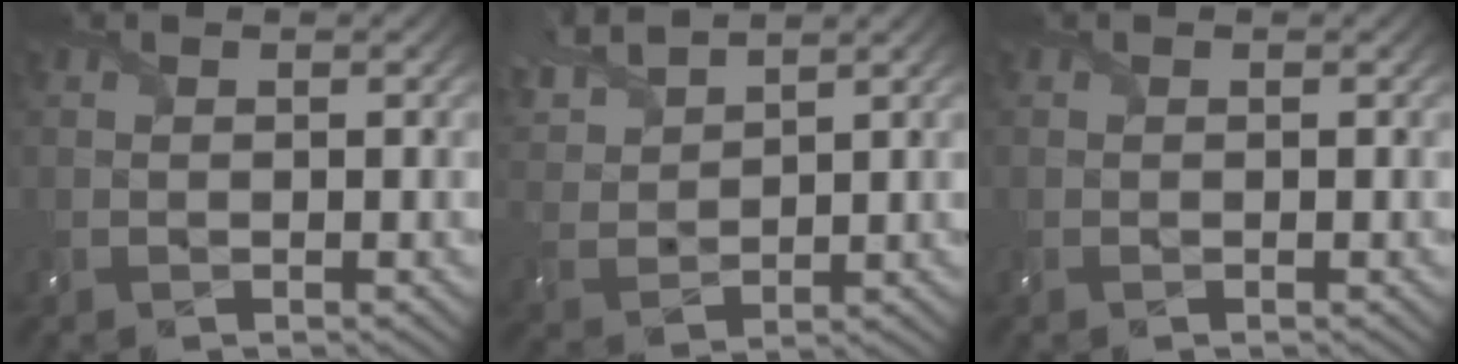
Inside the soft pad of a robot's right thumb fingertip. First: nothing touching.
{"total": 6.9, "force": [5.6, 2.2, 3.4], "torque": [-0.100, 0.021, 0.116]}
{"total": 0.0}